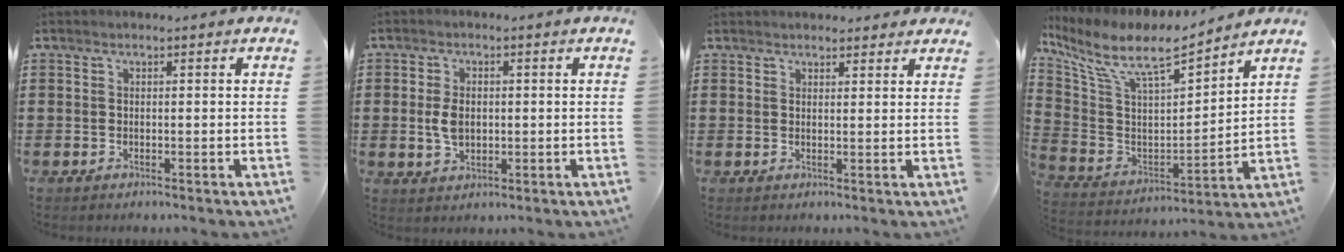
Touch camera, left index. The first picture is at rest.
{"total": 4.0, "force": [0.0, 2.5, 3.1], "torque": [-0.078, 0.003, -0.005]}
{"total": 2.2, "force": [2.0, 0.8, 0.2], "torque": [-0.009, 0.001, 0.039]}
{"total": 9.8, "force": [7.7, 2.5, 5.4], "torque": [-0.140, -0.048, 0.131]}